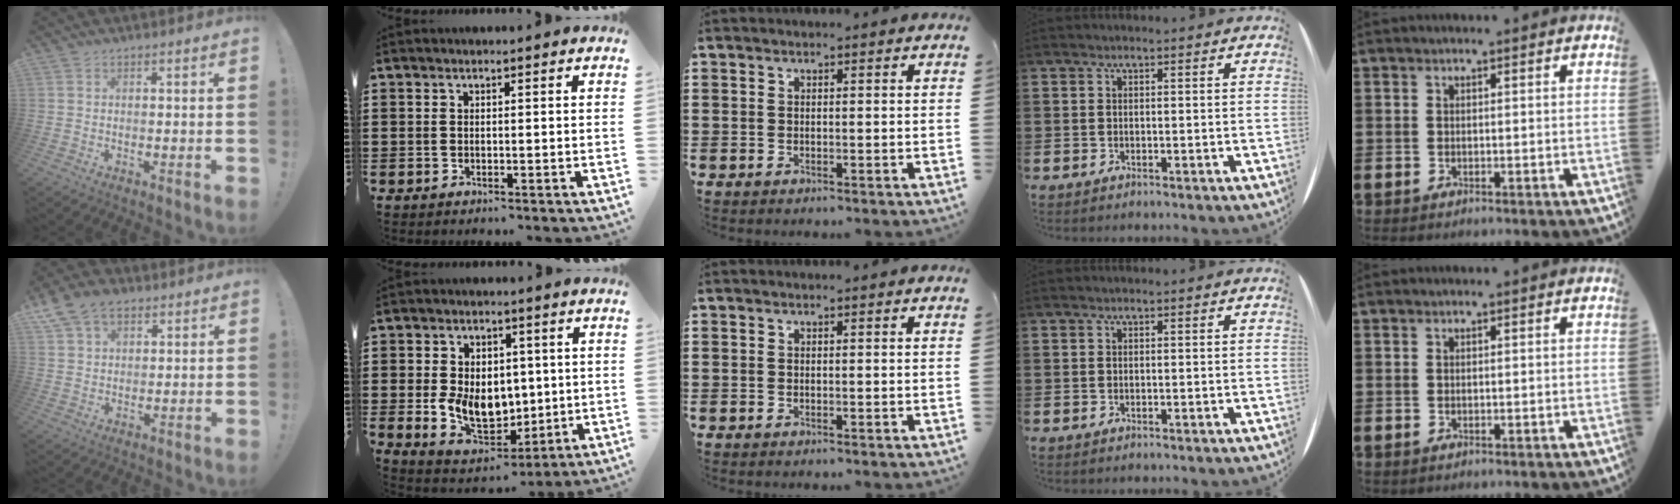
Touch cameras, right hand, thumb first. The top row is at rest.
{"thumb": {"total": 9.1, "force": [5.4, 5.9, 4.4], "torque": [-0.079, -0.016, 0.107]}, "index": {"total": 8.5, "force": [-0.2, 6.5, 5.4], "torque": [-0.098, 0.010, -0.002]}}